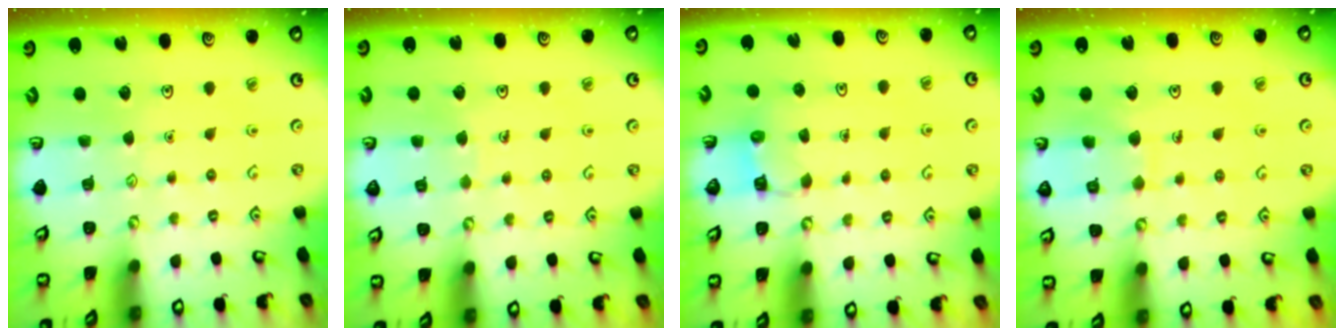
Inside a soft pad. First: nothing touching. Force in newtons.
{"total": 3.3, "press": 3.3, "slide": 0.2}
{"total": 2.9, "press": 2.9, "slide": 0.3}
{"total": 7.8, "press": 7.7, "slide": 0.6}